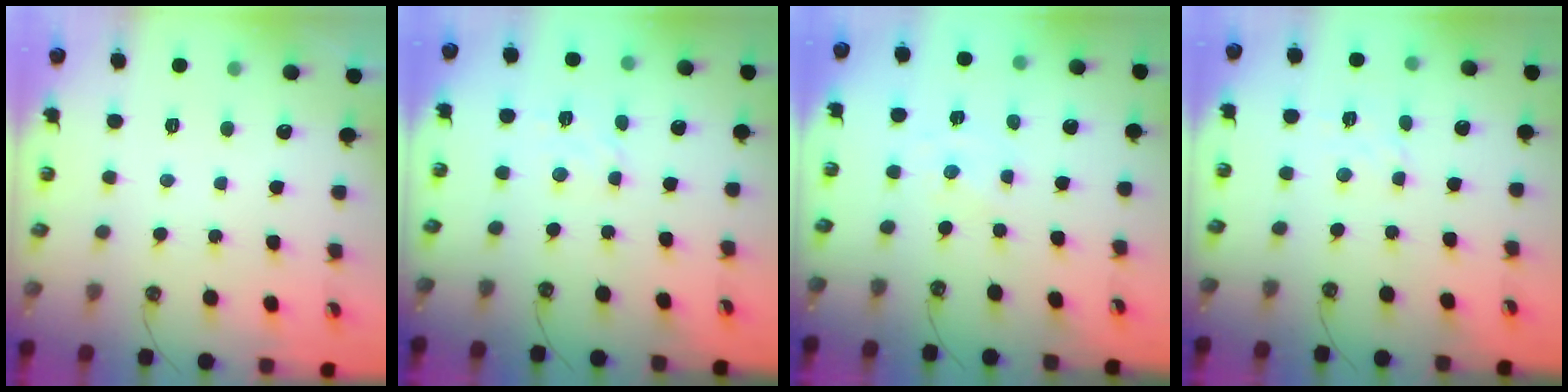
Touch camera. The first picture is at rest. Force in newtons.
{"total": 2.9, "press": 2.9, "slide": 0.7}
{"total": 0.0}
{"total": 2.5, "press": 2.4, "slide": 0.4}